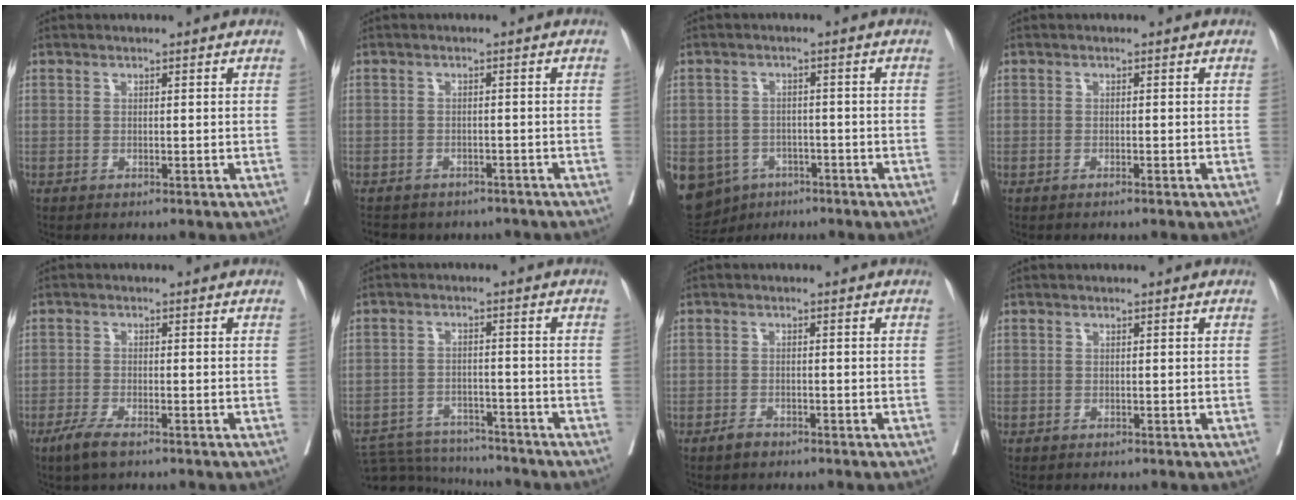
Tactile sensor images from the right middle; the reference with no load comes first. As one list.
[{"total": 9.5, "force": [-8.0, 4.4, 2.4], "torque": [-0.039, 0.002, -0.094]}, {"total": 14.0, "force": [-7.0, 11.2, 4.7], "torque": [-0.136, 0.002, -0.091]}, {"total": 0.9, "force": [-0.7, -0.1, 0.6], "torque": [-0.015, -0.001, -0.009]}, {"total": 3.6, "force": [-2.5, 0.7, 2.5], "torque": [-0.055, -0.006, -0.047]}, {"total": 9.4, "force": [-9.2, 1.5, 0.6], "torque": [-0.010, 0.003, -0.148]}, {"total": 1.5, "force": [-1.3, 0.6, 0.5], "torque": [-0.012, 0.000, -0.020]}, {"total": 0.0}]